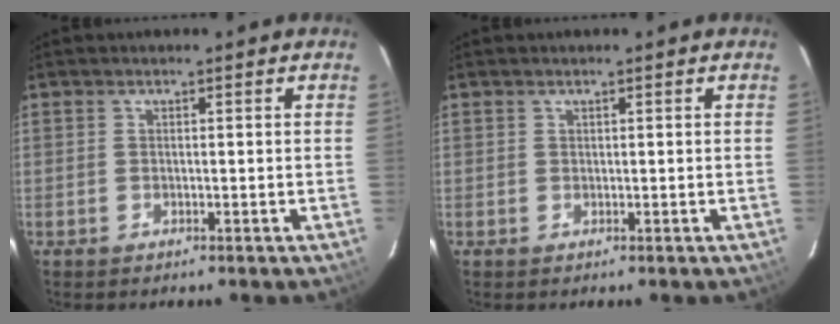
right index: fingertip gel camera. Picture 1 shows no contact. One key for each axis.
{"total": 0.0}